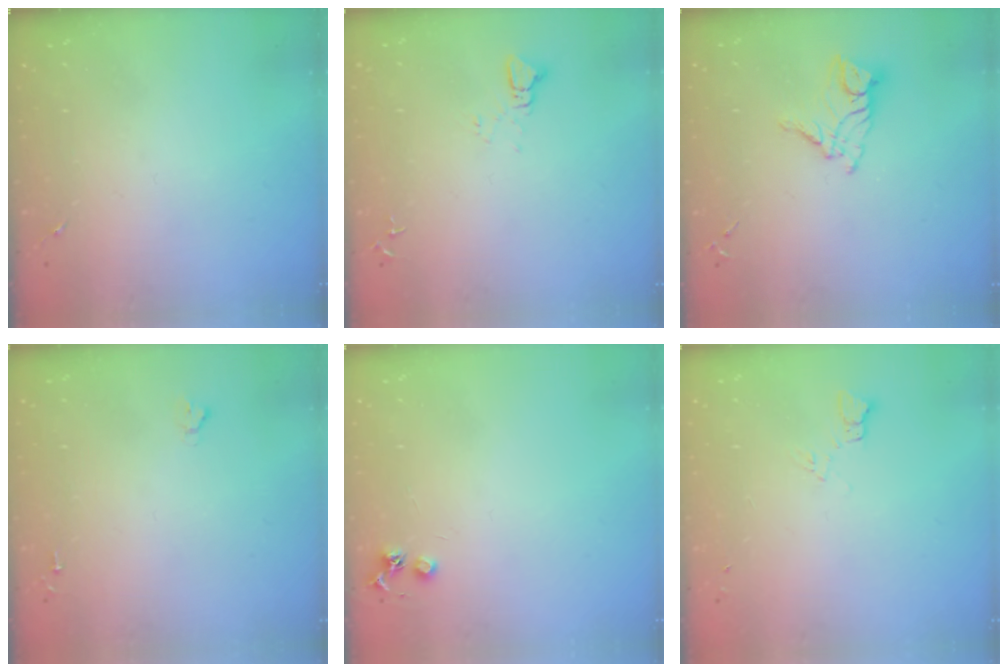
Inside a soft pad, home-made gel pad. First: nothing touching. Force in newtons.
{"total": 3.7, "press": 3.7, "slide": 0.3}
{"total": 10.7, "press": 10.6, "slide": 0.9}
{"total": 1.6, "press": 1.6, "slide": 0.2}
{"total": 4.1, "press": 4.1, "slide": 0.5}
{"total": 5.3, "press": 5.3, "slide": 0.4}